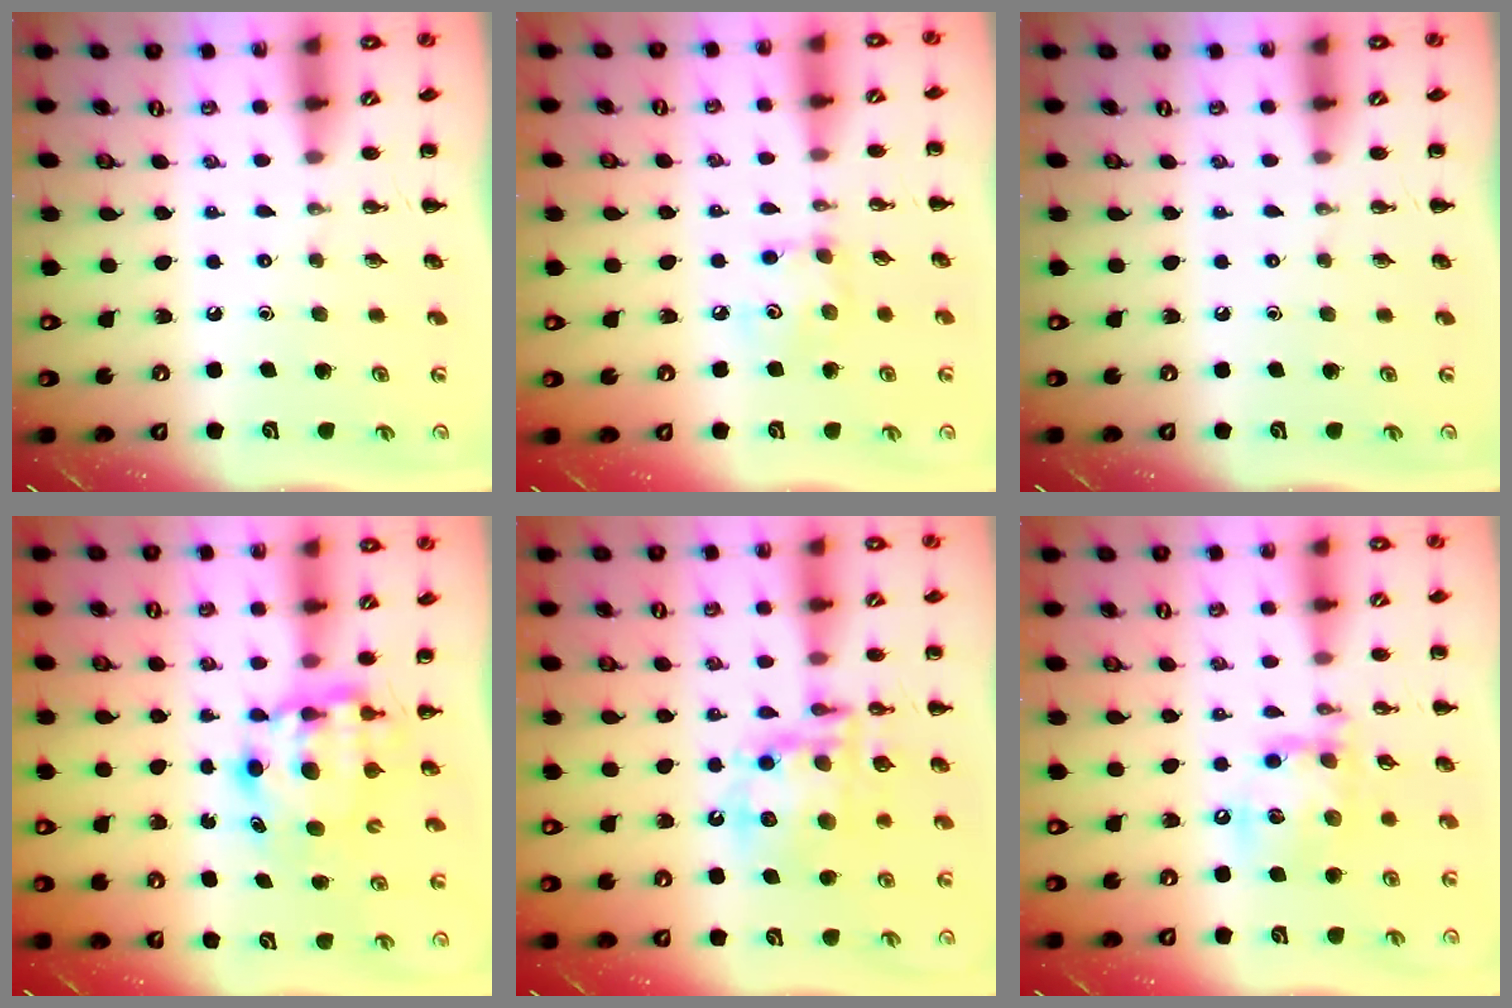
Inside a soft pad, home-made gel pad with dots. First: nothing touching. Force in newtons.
{"total": 5.2, "press": 5.2, "slide": 0.5}
{"total": 0.0}
{"total": 6.2, "press": 6.1, "slide": 1.0}
{"total": 15.2, "press": 14.7, "slide": 3.8}
{"total": 14.7, "press": 14.5, "slide": 2.0}